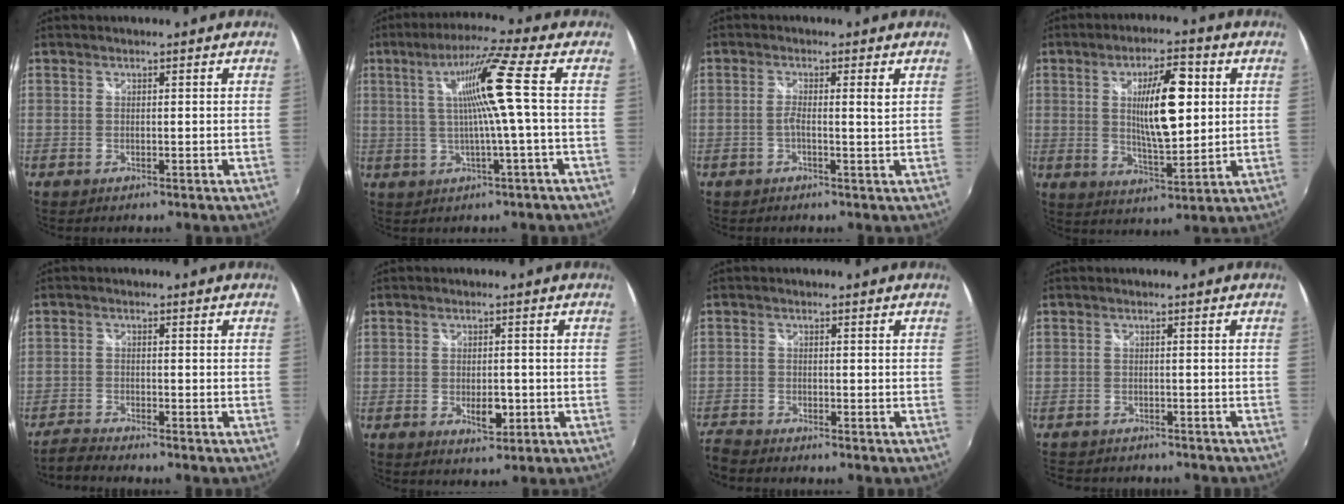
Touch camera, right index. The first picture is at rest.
{"total": 10.1, "force": [1.1, -1.6, 9.9], "torque": [-0.176, 0.005, 0.023]}
{"total": 2.2, "force": [0.0, -0.5, 2.1], "torque": [-0.037, 0.000, -0.005]}
{"total": 11.7, "force": [2.3, 3.8, 10.8], "torque": [-0.174, 0.003, 0.041]}
{"total": 3.7, "force": [-3.7, -0.1, 0.6], "torque": [-0.027, -0.013, -0.074]}
{"total": 4.0, "force": [-1.2, 2.0, 3.3], "torque": [-0.059, -0.007, -0.018]}
{"total": 4.6, "force": [-4.5, 0.5, 0.6], "torque": [-0.032, -0.021, -0.092]}
{"total": 7.5, "force": [-6.6, 3.0, 2.0], "torque": [-0.059, -0.009, -0.103]}